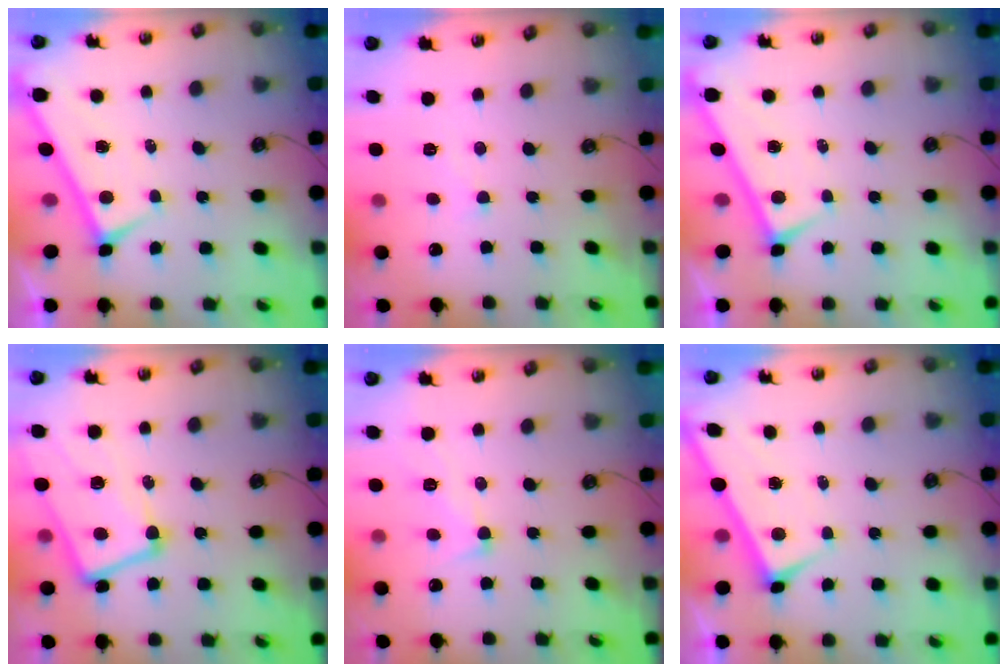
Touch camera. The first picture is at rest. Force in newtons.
{"total": 5.0, "press": 4.9, "slide": 0.3}
{"total": 0.0}
{"total": 7.1, "press": 7.0, "slide": 1.3}
{"total": 4.8, "press": 4.8, "slide": 0.6}
{"total": 1.9, "press": 1.9, "slide": 0.2}